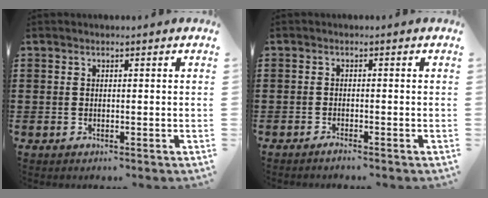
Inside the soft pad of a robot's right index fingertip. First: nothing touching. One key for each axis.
{"total": 1.0, "fx": -0.9, "fy": 0.0, "fz": 0.3, "tx": -0.008, "ty": -0.003, "tz": -0.017}